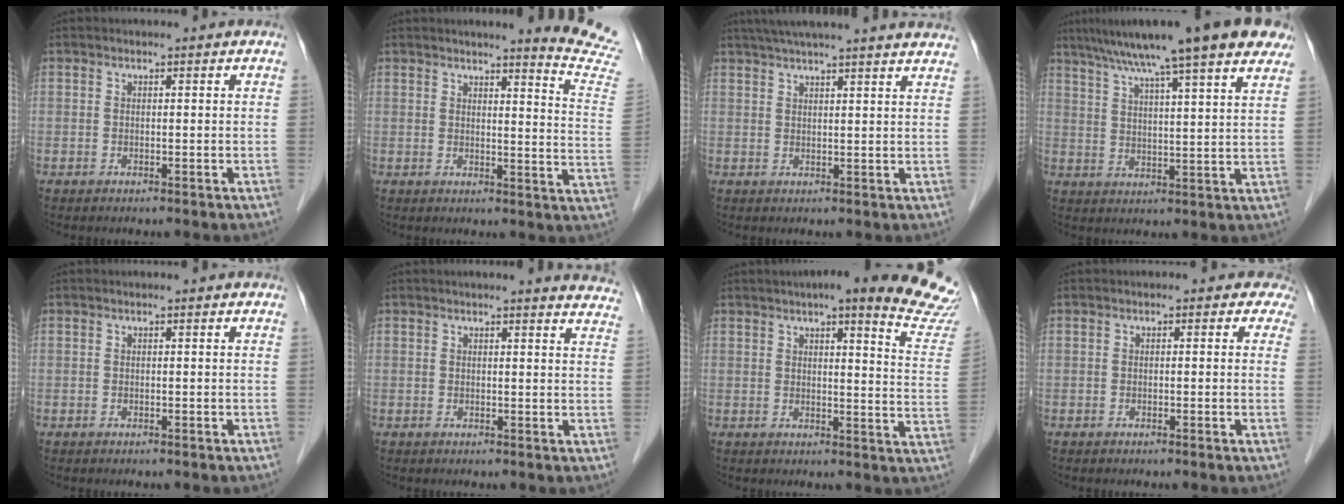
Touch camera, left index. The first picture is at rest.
{"total": 11.3, "force": [10.6, -1.6, 3.4], "torque": [-0.031, -0.107, 0.094]}
{"total": 19.0, "force": [16.8, 0.1, 8.9], "torque": [-0.143, 0.021, 0.213]}
{"total": 19.3, "force": [14.6, 1.0, 12.5], "torque": [-0.194, 0.038, 0.197]}
{"total": 0.0}
{"total": 8.4, "force": [8.2, 0.5, 1.9], "torque": [0.000, -0.037, 0.056]}
{"total": 18.3, "force": [16.5, 1.1, 8.0], "torque": [-0.081, -0.067, 0.167]}
{"total": 1.5, "force": [0.4, 1.3, 0.5], "torque": [0.013, 0.000, -0.014]}